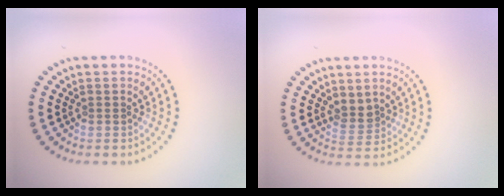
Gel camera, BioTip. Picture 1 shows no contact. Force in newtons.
{"total": 1.9, "press": 1.5, "slide": 1.2}